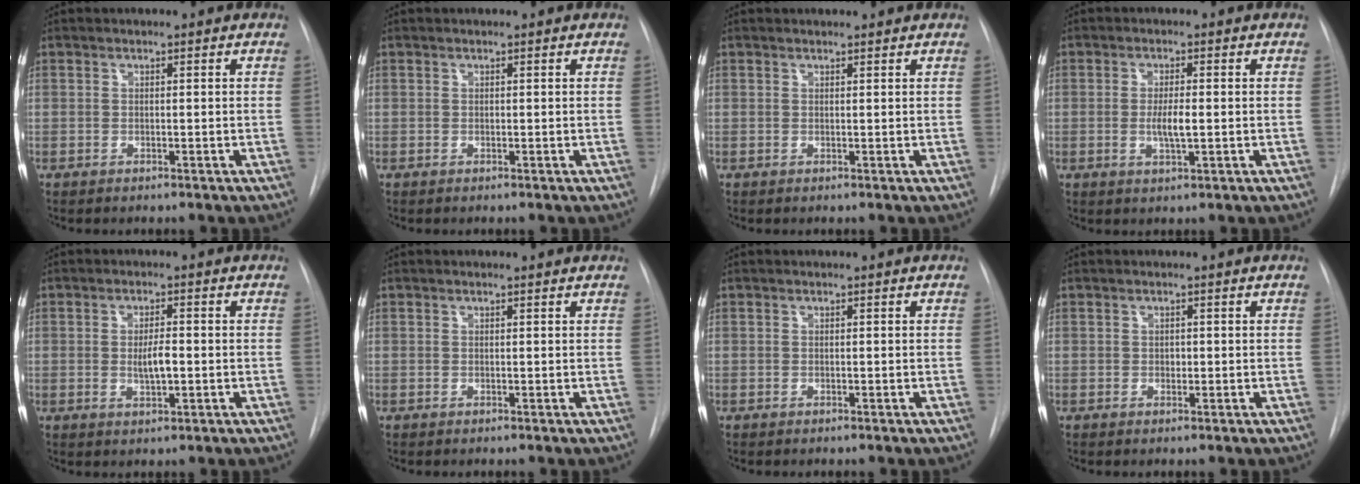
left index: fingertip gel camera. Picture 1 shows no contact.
{"total": 0.6, "force": [-0.6, 0.0, -0.1], "torque": [-0.001, 0.001, -0.007]}
{"total": 1.0, "force": [1.0, 0.2, 0.1], "torque": [-0.009, 0.010, 0.013]}
{"total": 3.3, "force": [-1.1, 0.5, 3.1], "torque": [-0.060, -0.011, -0.016]}
{"total": 3.4, "force": [-1.1, 0.9, 3.1], "torque": [-0.055, -0.008, -0.015]}
{"total": 0.0}
{"total": 0.0}
{"total": 0.9, "force": [-0.8, 0.4, 0.2], "torque": [0.000, -0.006, -0.012]}